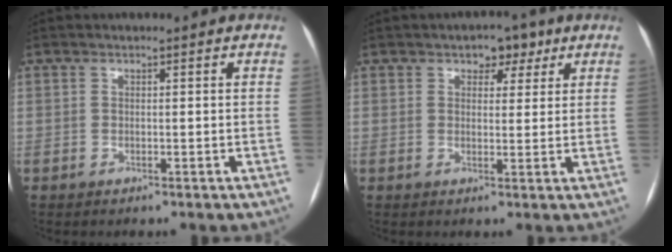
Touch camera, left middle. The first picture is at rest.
{"total": 4.0, "force": [2.3, 2.5, 2.0], "torque": [-0.019, 0.011, 0.031]}